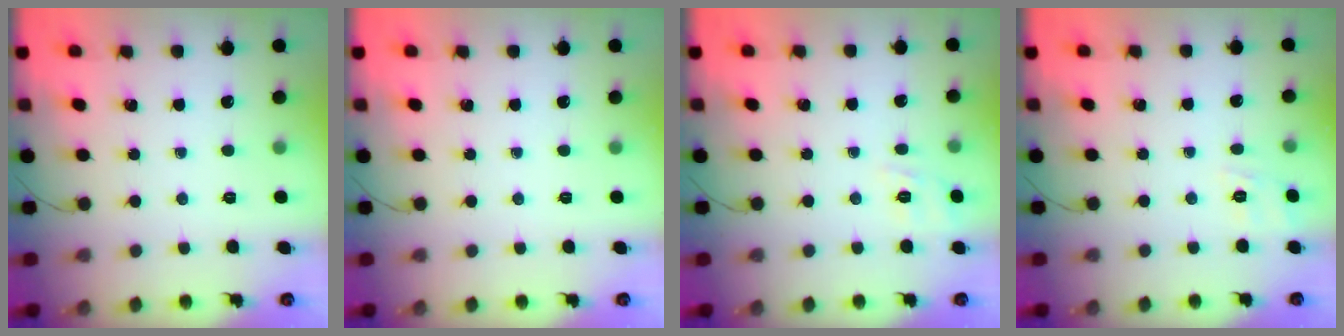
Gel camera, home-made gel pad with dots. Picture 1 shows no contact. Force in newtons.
{"total": 0.0}
{"total": 2.2, "press": 1.2, "slide": 1.8}
{"total": 3.6, "press": 3.2, "slide": 1.7}